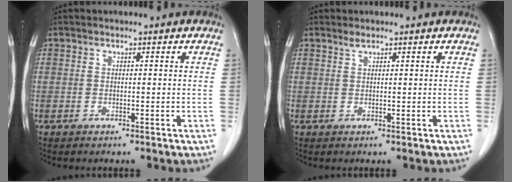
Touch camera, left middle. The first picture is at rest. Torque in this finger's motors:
{"motor_torque": [0.38, -0.28, -0.08, -0.01]}